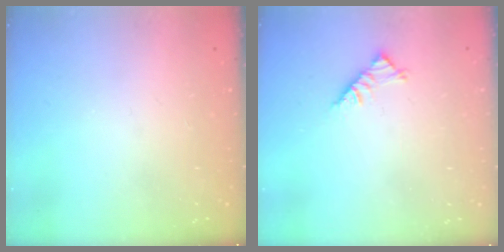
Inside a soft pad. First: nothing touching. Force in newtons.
{"total": 4.7, "press": 4.7, "slide": 0.9}